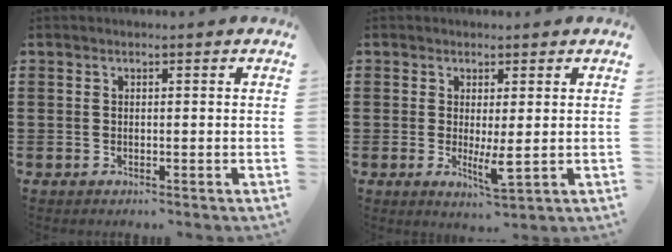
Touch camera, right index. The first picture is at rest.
{"total": 3.7, "force": [0.0, 0.9, 3.6], "torque": [-0.065, -0.010, -0.002]}